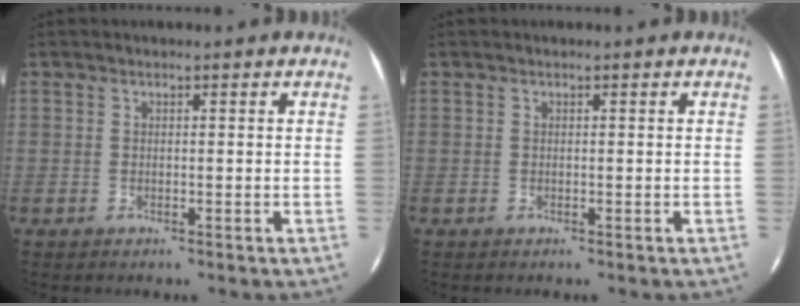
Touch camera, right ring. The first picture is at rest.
{"total": 0.0}